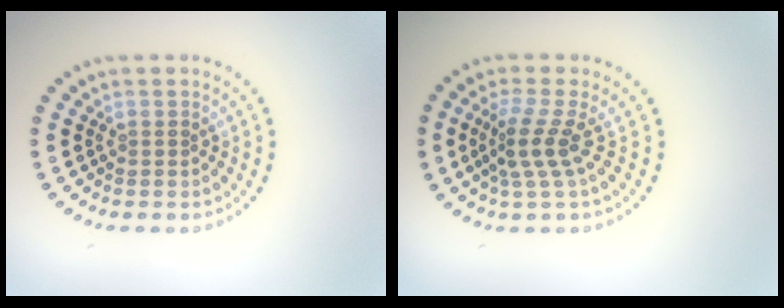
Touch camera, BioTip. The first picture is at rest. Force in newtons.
{"total": 2.9, "press": 1.9, "slide": 2.2}